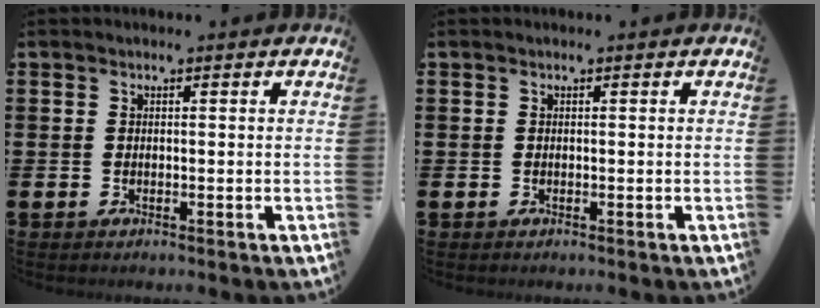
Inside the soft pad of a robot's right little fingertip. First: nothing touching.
{"total": 0.0}